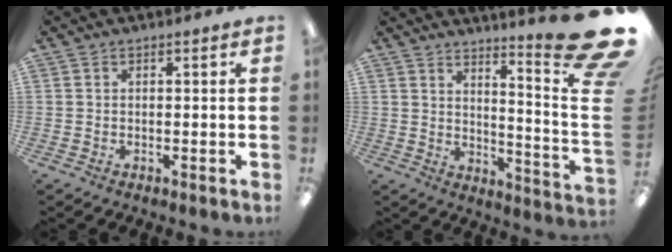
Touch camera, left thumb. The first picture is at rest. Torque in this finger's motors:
{"motor_torque": [2.98, 2.03, 1.65, -1.11, 0.33]}